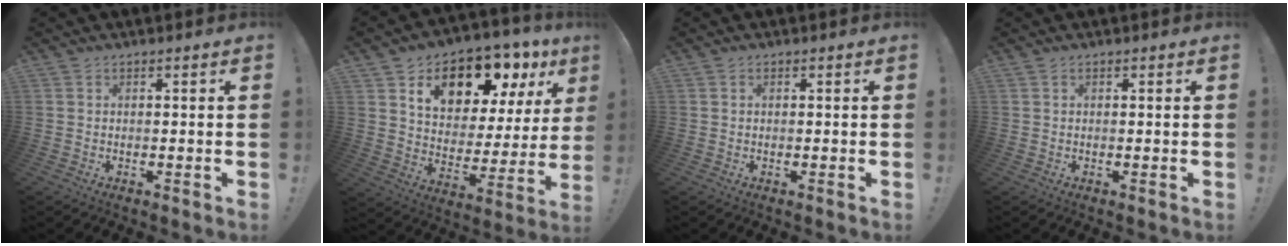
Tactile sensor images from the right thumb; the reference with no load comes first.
{"total": 14.9, "force": [10.4, 7.5, 7.7], "torque": [-0.115, -0.077, 0.182]}
{"total": 0.0}
{"total": 0.0}